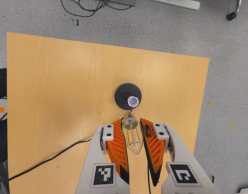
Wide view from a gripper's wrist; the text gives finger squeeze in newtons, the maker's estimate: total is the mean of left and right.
{"total": 23.5, "left": 26.3, "right": 20.6}